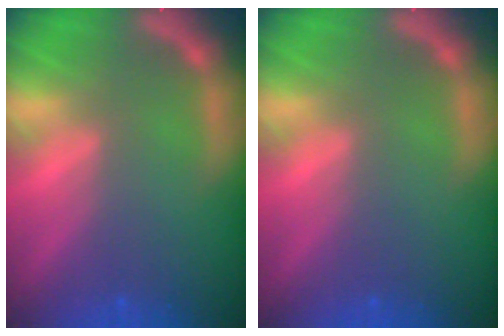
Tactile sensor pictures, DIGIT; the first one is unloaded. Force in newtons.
{"total": 0.0}